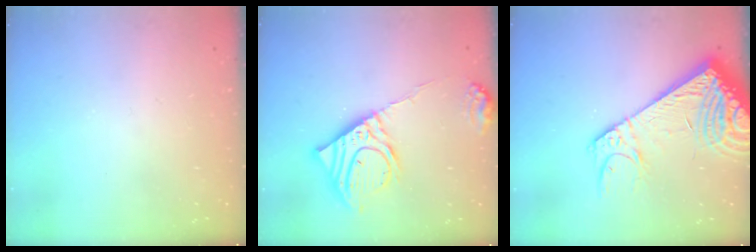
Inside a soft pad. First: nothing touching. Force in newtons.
{"total": 16.7, "press": 16.4, "slide": 3.2}
{"total": 16.9, "press": 16.5, "slide": 3.4}